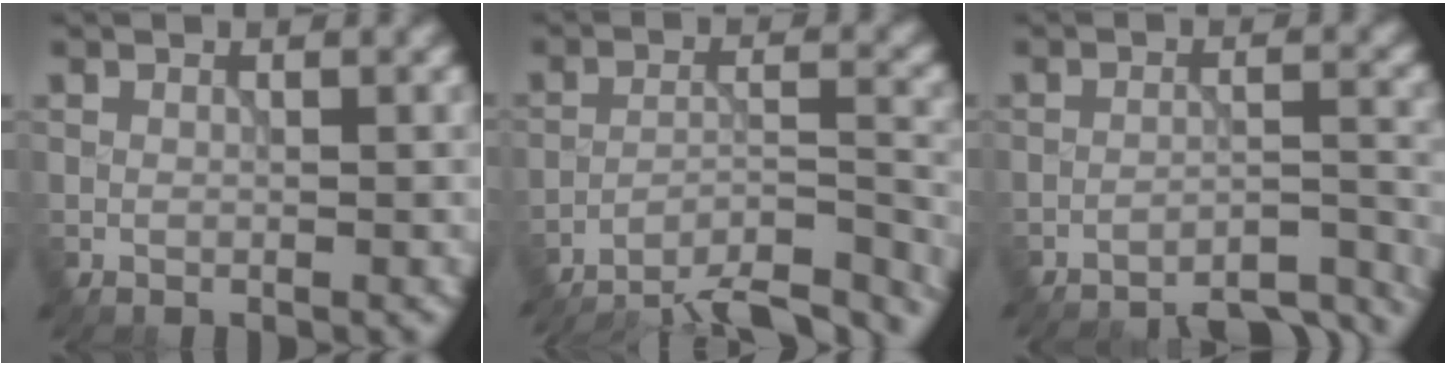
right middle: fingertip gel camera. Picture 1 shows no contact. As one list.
[{"total": 14.3, "force": [-13.2, 3.0, 4.6], "torque": [-0.062, 0.001, -0.171]}, {"total": 11.4, "force": [-10.9, 2.3, 2.6], "torque": [-0.018, 0.010, -0.125]}]